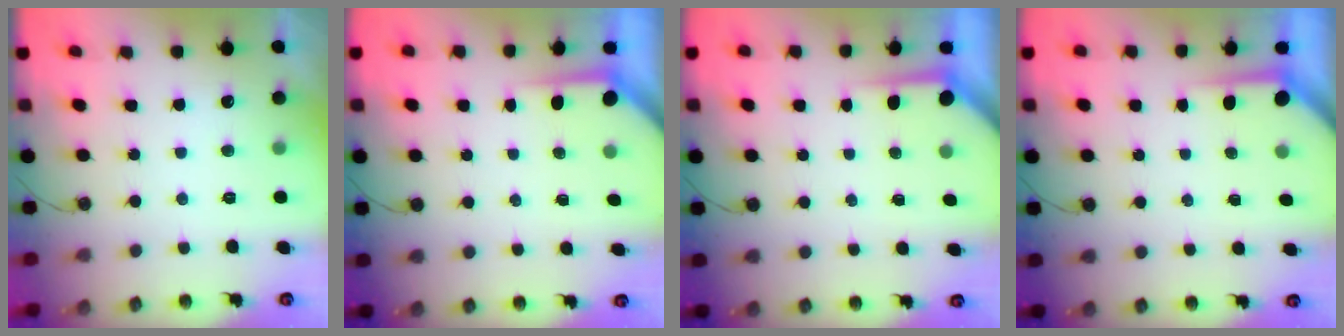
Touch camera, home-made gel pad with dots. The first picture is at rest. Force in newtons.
{"total": 3.6, "press": 3.6, "slide": 0.4}
{"total": 3.6, "press": 3.6, "slide": 0.4}
{"total": 3.7, "press": 3.7, "slide": 0.4}